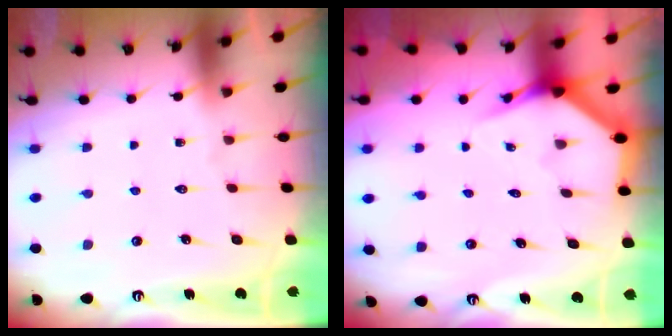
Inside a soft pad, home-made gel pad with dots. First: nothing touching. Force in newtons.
{"total": 3.8, "press": 3.8, "slide": 0.2}